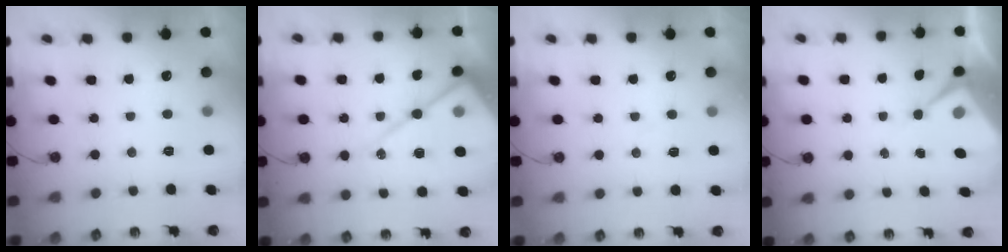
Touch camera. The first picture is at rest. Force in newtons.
{"total": 16.7, "press": 16.7, "slide": 1.5}
{"total": 5.5, "press": 5.5, "slide": 0.7}
{"total": 6.3, "press": 6.3, "slide": 0.5}